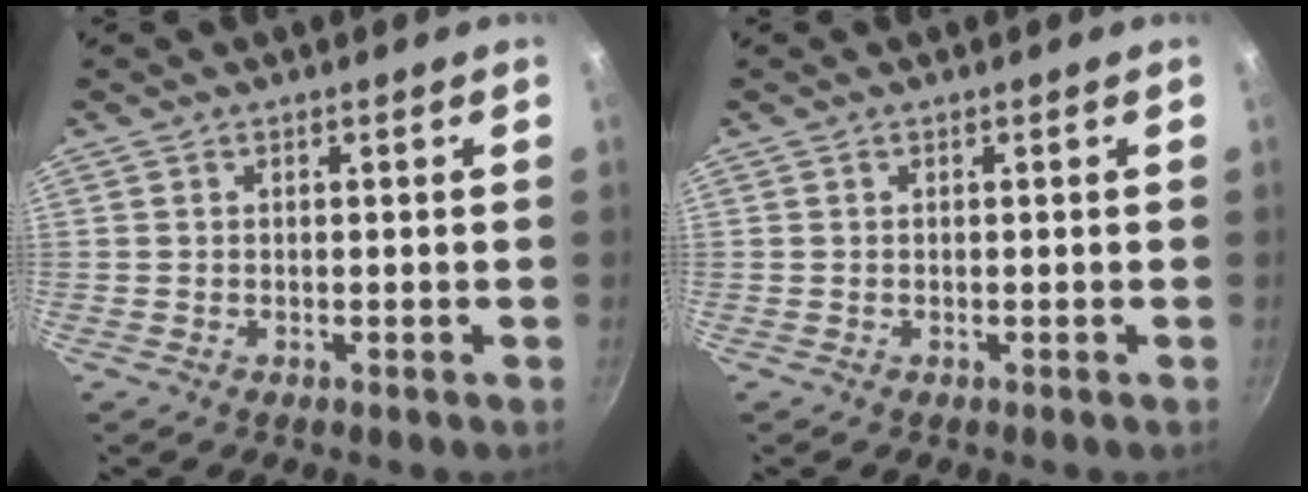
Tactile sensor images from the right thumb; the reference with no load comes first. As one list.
[{"total": 0.0}]